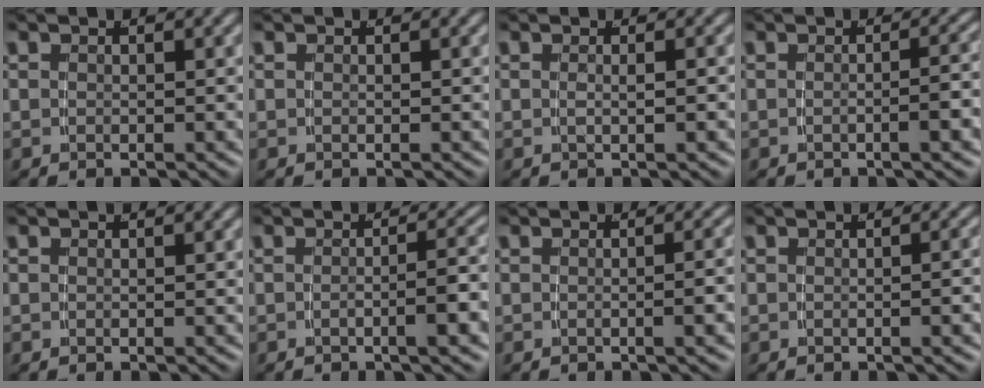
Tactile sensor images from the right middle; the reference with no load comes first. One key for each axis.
{"total": 0.0}
{"total": 1.1, "fx": -0.3, "fy": -0.8, "fz": 0.7, "tx": -0.014, "ty": -0.003, "tz": 0.000}
{"total": 2.2, "fx": -0.9, "fy": -0.1, "fz": 2.0, "tx": -0.024, "ty": 0.010, "tz": -0.017}
{"total": 0.0}
{"total": 3.0, "fx": -1.2, "fy": 0.1, "fz": 2.8, "tx": -0.035, "ty": 0.006, "tz": -0.019}
{"total": 1.6, "fx": -0.6, "fy": -0.3, "fz": 1.5, "tx": -0.017, "ty": 0.011, "tz": -0.014}
{"total": 1.1, "fx": -0.4, "fy": -0.3, "fz": 1.0, "tx": -0.012, "ty": 0.010, "tz": -0.010}